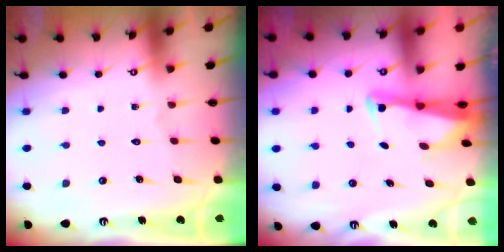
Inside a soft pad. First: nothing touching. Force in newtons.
{"total": 2.4, "press": 2.4, "slide": 0.5}